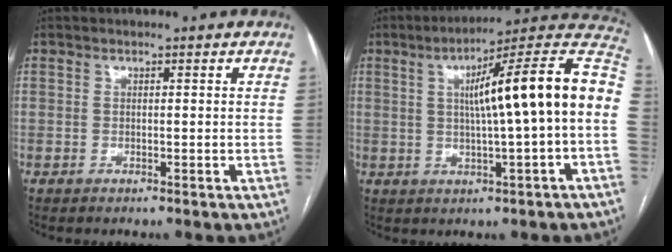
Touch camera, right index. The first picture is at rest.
{"total": 17.8, "force": [1.5, 0.2, 17.7], "torque": [-0.247, 0.034, 0.015]}